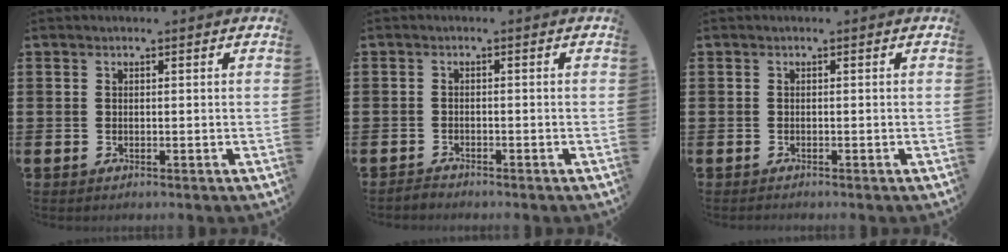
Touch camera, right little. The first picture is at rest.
{"total": 1.0, "force": [-0.9, 0.1, 0.0], "torque": [-0.003, -0.001, -0.019]}
{"total": 0.0}